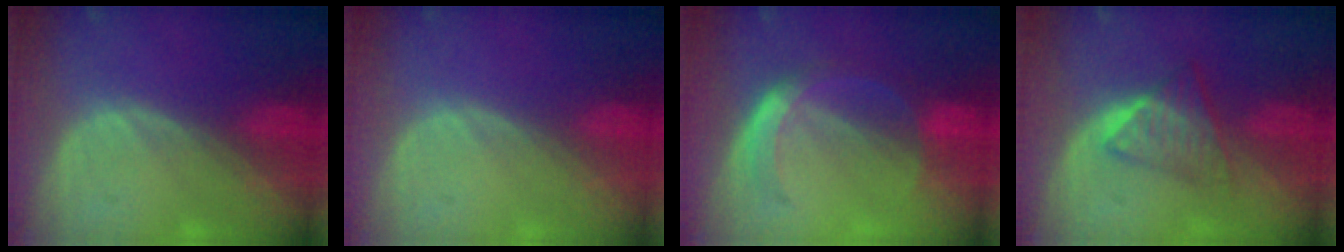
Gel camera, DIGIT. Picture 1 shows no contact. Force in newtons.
{"total": 0.0}
{"total": 6.0, "press": 5.2, "slide": 3.1}
{"total": 5.9, "press": 5.1, "slide": 3.0}